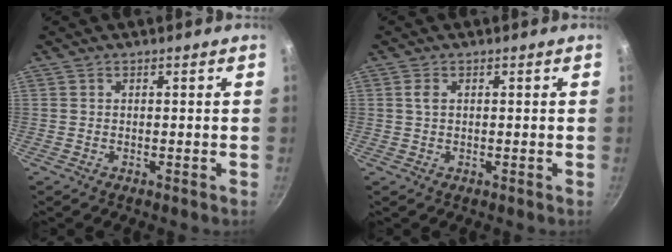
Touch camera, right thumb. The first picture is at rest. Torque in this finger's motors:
{"motor_torque": [-0.01, 0.35, 0.41, 0.11, 0.07]}